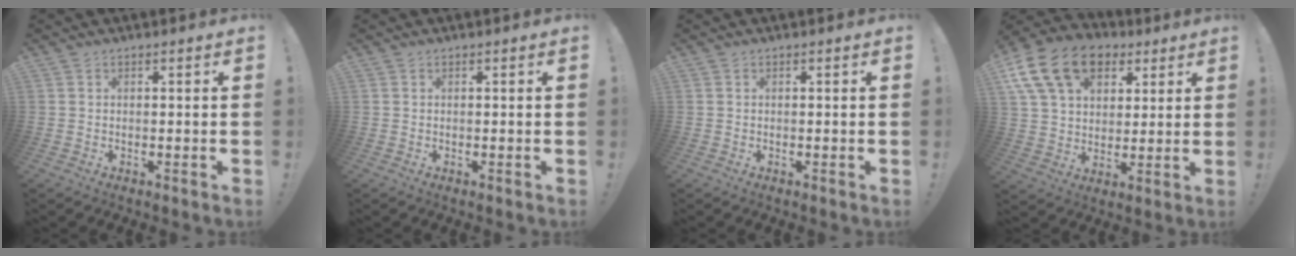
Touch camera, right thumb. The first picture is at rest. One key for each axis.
{"total": 0.0}
{"total": 0.0}
{"total": 18.7, "fx": 8.8, "fy": 12.7, "fz": 10.6, "tx": -0.183, "ty": -0.036, "tz": 0.163}